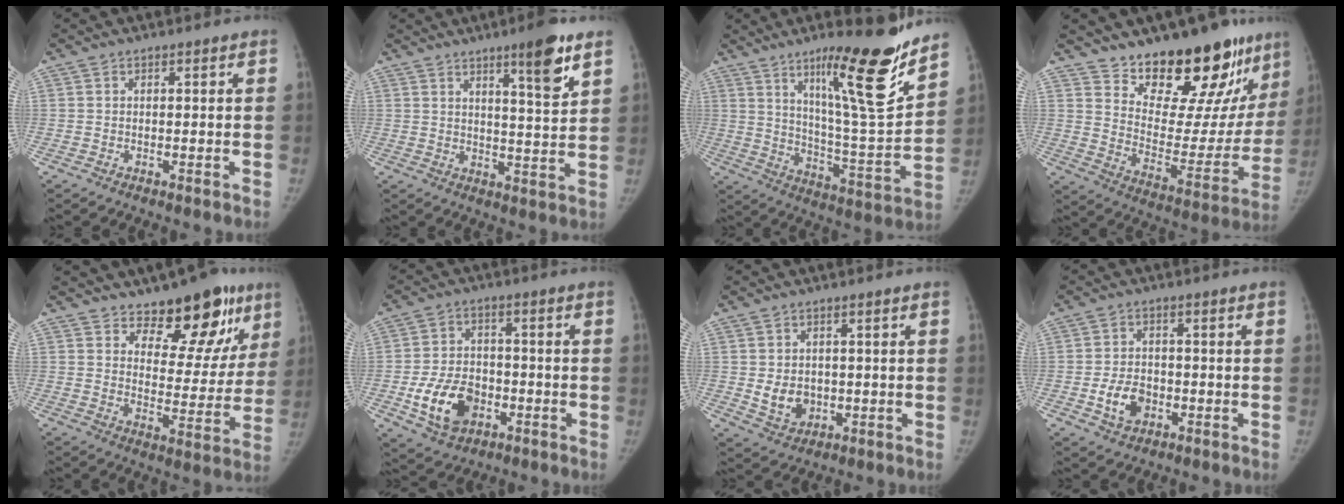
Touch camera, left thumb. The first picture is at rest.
{"total": 8.6, "force": [5.3, 1.1, 6.7], "torque": [-0.091, -0.035, 0.078]}
{"total": 20.5, "force": [13.3, 2.7, 15.3], "torque": [-0.200, -0.088, 0.217]}
{"total": 23.1, "force": [17.9, 9.0, 11.5], "torque": [-0.118, -0.124, 0.261]}
{"total": 15.2, "force": [10.6, 7.8, 7.5], "torque": [-0.027, -0.070, 0.142]}
{"total": 11.6, "force": [-4.0, 8.2, 7.2], "torque": [-0.109, 0.017, -0.065]}
{"total": 5.8, "force": [-0.5, 4.8, 3.2], "torque": [-0.031, -0.003, 0.005]}
{"total": 6.2, "force": [-2.1, 4.5, 3.7], "torque": [-0.054, 0.011, -0.035]}